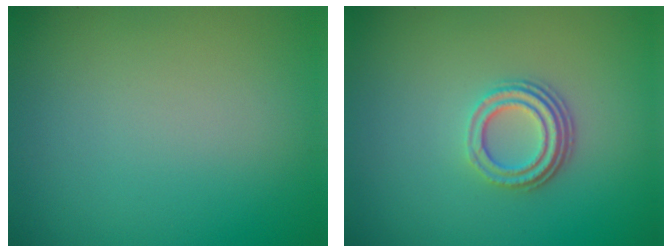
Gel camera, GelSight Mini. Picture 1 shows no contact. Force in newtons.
{"total": 3.3, "press": 2.4, "slide": 2.3}